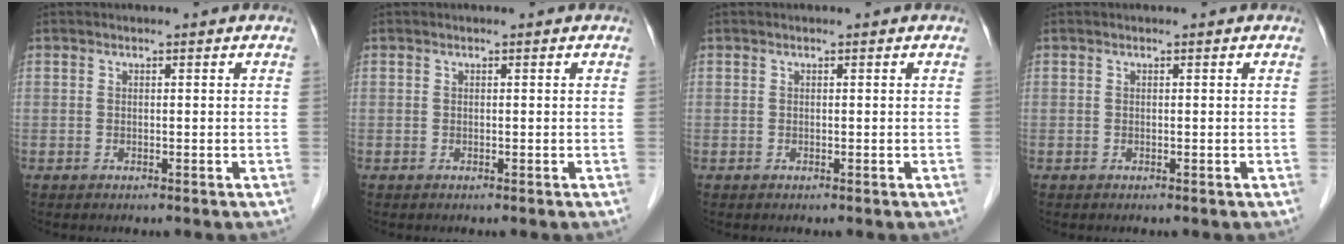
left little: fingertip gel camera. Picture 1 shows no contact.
{"total": 0.0}
{"total": 0.0}
{"total": 0.0}